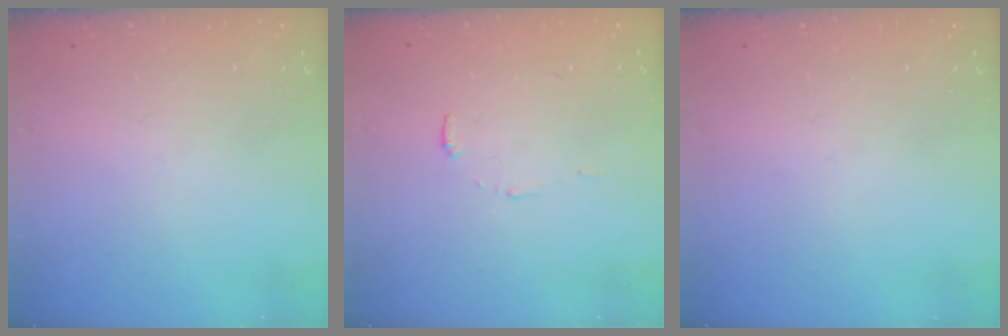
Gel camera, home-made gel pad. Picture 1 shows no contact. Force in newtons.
{"total": 6.5, "press": 6.5, "slide": 0.5}
{"total": 0.0}